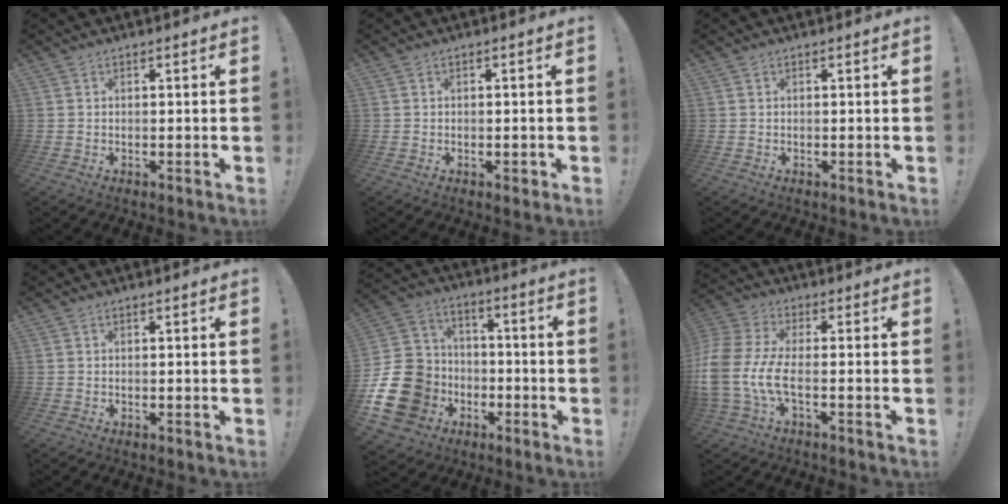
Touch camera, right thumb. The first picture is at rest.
{"total": 1.4, "force": [-0.5, 1.0, 0.9], "torque": [-0.010, 0.002, -0.008]}
{"total": 0.0}
{"total": 0.0}
{"total": 21.6, "force": [-6.7, 18.0, 10.1], "torque": [-0.188, 0.045, -0.080]}
{"total": 12.3, "force": [-2.8, 5.9, 10.4], "torque": [-0.227, -0.001, -0.047]}